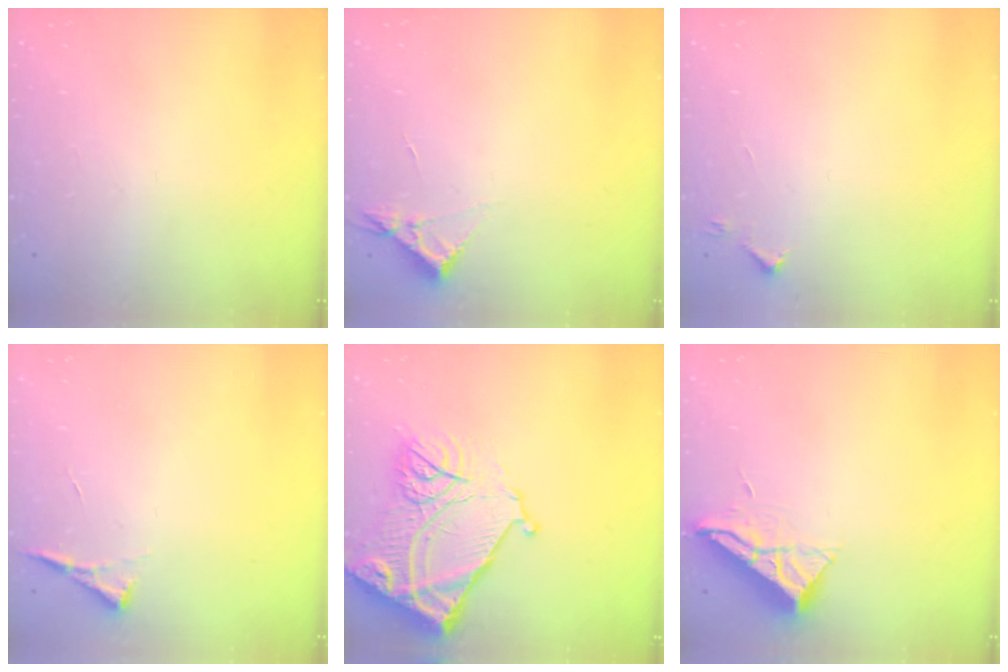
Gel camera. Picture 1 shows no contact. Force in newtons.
{"total": 3.1, "press": 3.1, "slide": 0.5}
{"total": 3.8, "press": 3.7, "slide": 0.6}
{"total": 3.6, "press": 3.6, "slide": 0.5}
{"total": 18.5, "press": 18.4, "slide": 1.9}
{"total": 10.2, "press": 10.2, "slide": 0.5}